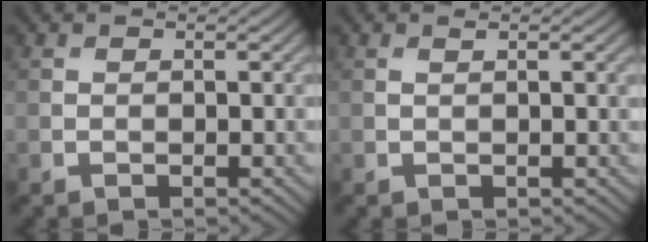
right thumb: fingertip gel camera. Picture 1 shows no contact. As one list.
[{"total": 1.1, "force": [0.5, 0.0, 1.0], "torque": [-0.018, 0.006, 0.008]}]